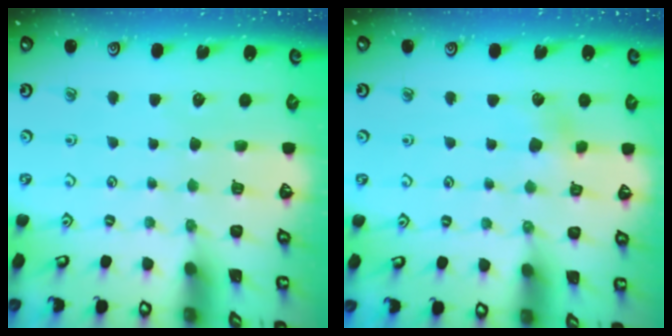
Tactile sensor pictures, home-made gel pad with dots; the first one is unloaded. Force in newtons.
{"total": 4.4, "press": 4.4, "slide": 0.3}